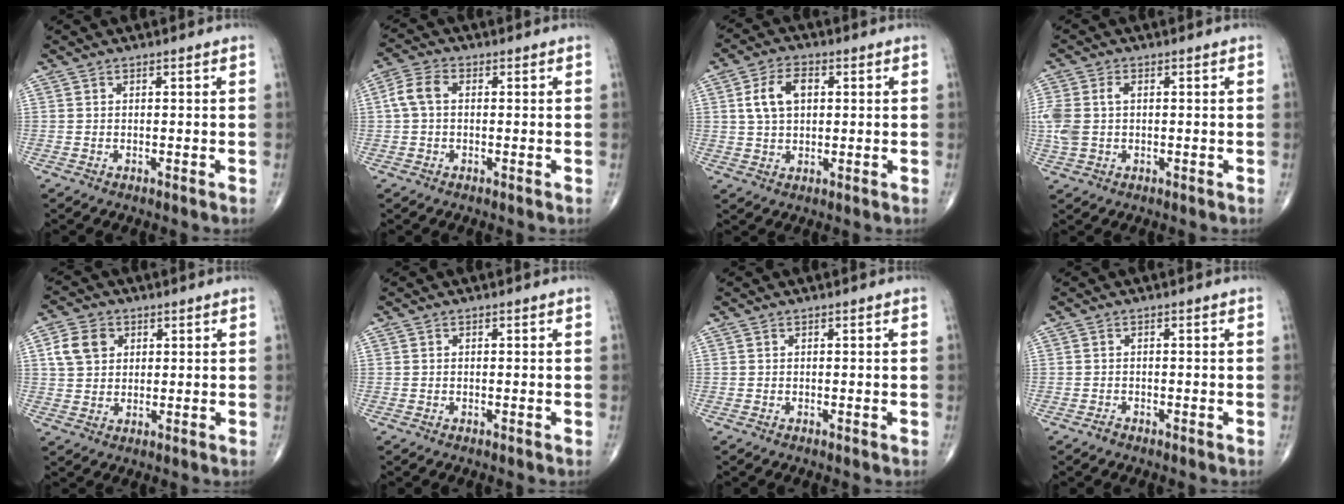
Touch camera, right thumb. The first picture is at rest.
{"total": 4.8, "force": [0.3, 3.1, 3.6], "torque": [-0.078, 0.015, -0.001]}
{"total": 7.4, "force": [1.7, 4.6, 5.6], "torque": [-0.098, 0.008, 0.030]}
{"total": 6.5, "force": [0.4, 4.4, 4.9], "torque": [-0.132, 0.018, 0.011]}
{"total": 6.8, "force": [2.2, 5.3, 3.6], "torque": [-0.051, 0.001, 0.039]}
{"total": 0.0}
{"total": 0.0}
{"total": 0.7, "force": [-0.6, 0.3, 0.1], "torque": [-0.003, 0.000, -0.016]}